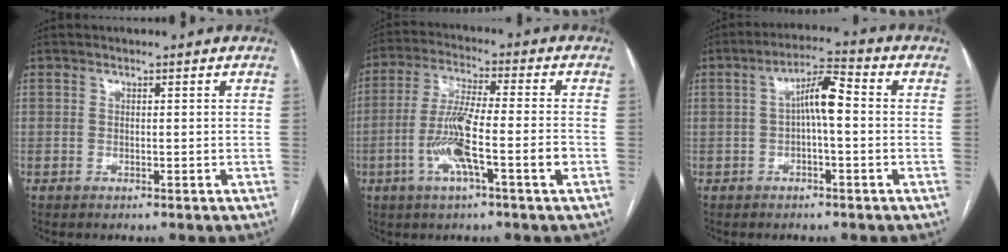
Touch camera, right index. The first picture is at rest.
{"total": 10.6, "force": [-3.4, 0.6, 10.1], "torque": [-0.192, 0.002, -0.065]}
{"total": 6.0, "force": [0.0, 1.2, 5.9], "torque": [-0.102, 0.023, -0.001]}